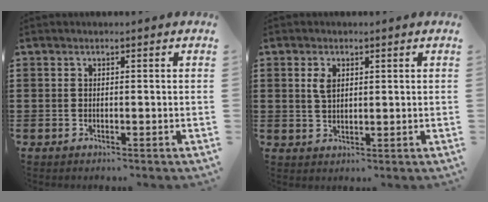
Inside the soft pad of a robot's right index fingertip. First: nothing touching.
{"total": 2.7, "force": [0.9, 1.4, 2.1], "torque": [-0.046, 0.005, 0.016]}